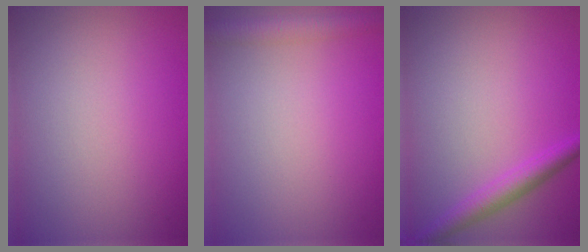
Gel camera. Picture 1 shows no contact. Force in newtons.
{"total": 2.7, "press": 2.7, "slide": 0.2}
{"total": 2.6, "press": 2.6, "slide": 0.1}